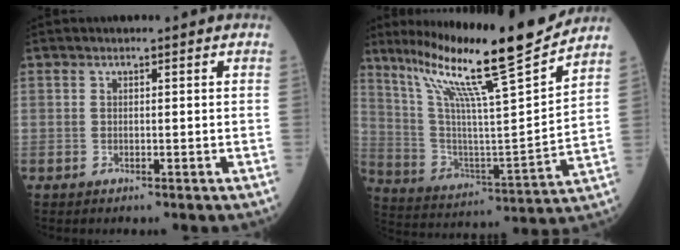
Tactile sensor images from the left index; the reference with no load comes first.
{"total": 21.3, "force": [16.5, -0.6, 13.4], "torque": [-0.224, -0.012, 0.273]}